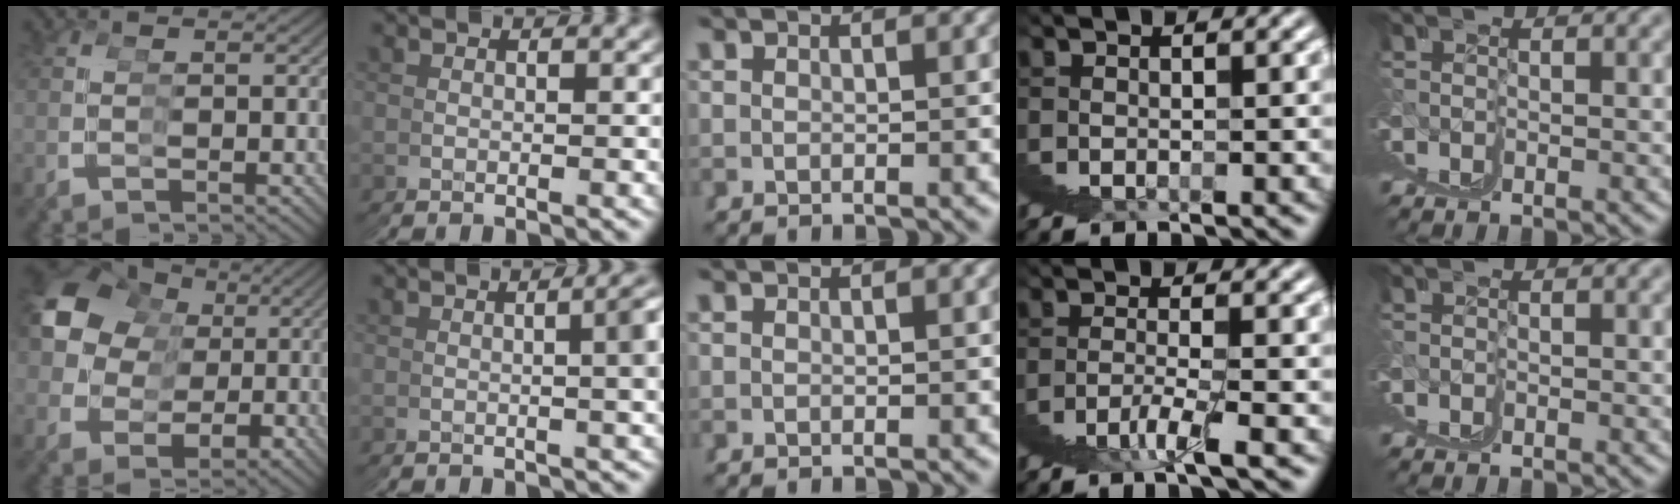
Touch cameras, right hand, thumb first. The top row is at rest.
{"thumb": {"total": 12.6, "force": [2.3, 10.0, 7.2], "torque": [-0.152, -0.025, 0.049]}, "index": {"total": 3.7, "force": [0.5, 0.5, 3.6], "torque": [-0.040, 0.009, 0.010]}, "ring": {"total": 2.0, "force": [-0.8, -0.9, 1.5], "torque": [-0.027, 0.004, -0.012]}}